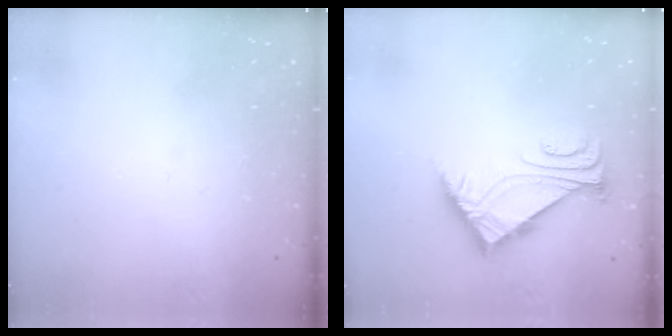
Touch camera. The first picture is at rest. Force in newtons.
{"total": 6.3, "press": 6.2, "slide": 0.8}